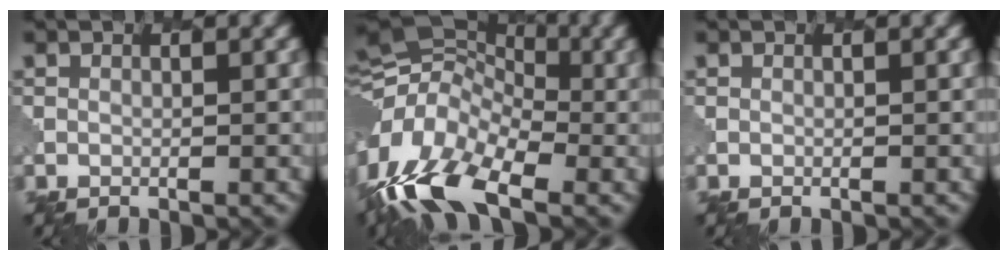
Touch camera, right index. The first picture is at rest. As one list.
[{"total": 14.9, "force": [-4.6, 8.3, 11.5], "torque": [-0.239, 0.005, -0.093]}, {"total": 0.0}]